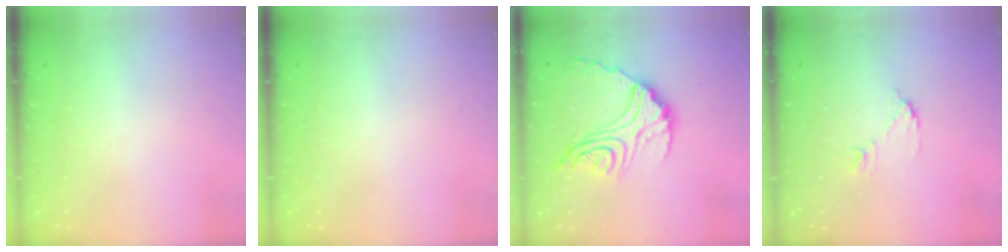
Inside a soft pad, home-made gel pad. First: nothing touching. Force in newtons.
{"total": 0.0}
{"total": 19.5, "press": 19.4, "slide": 1.8}
{"total": 8.0, "press": 8.0, "slide": 0.2}